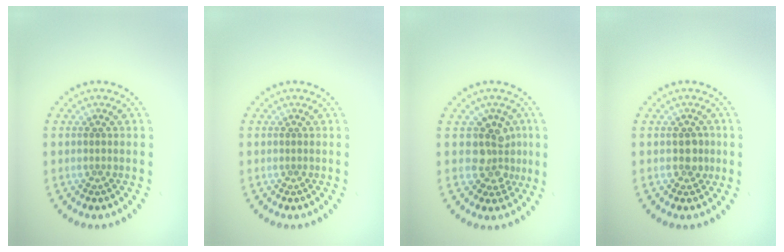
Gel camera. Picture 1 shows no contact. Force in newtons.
{"total": 0.0}
{"total": 3.4, "press": 2.8, "slide": 1.9}
{"total": 1.3, "press": 1.3, "slide": 0.4}